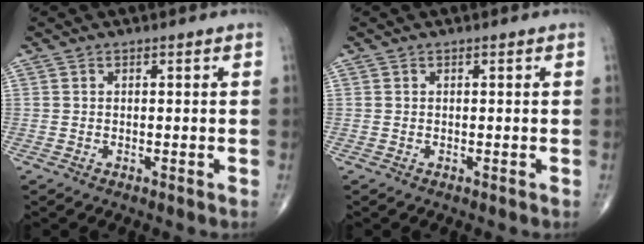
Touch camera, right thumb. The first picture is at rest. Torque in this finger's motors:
{"motor_torque": [-0.02, 0.13, -0.06, 0.06, 0.00]}